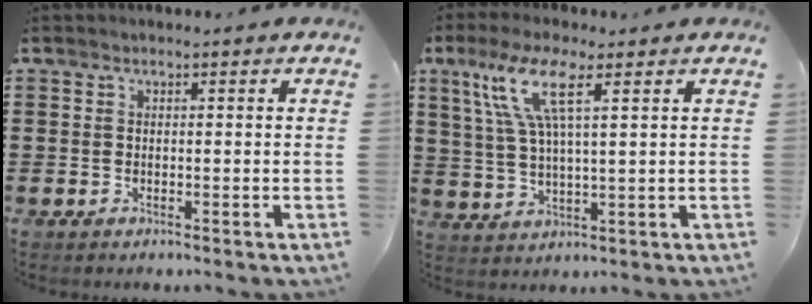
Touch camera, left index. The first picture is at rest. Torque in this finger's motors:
{"motor_torque": [1.51, 0.63, 0.89, 0.13]}